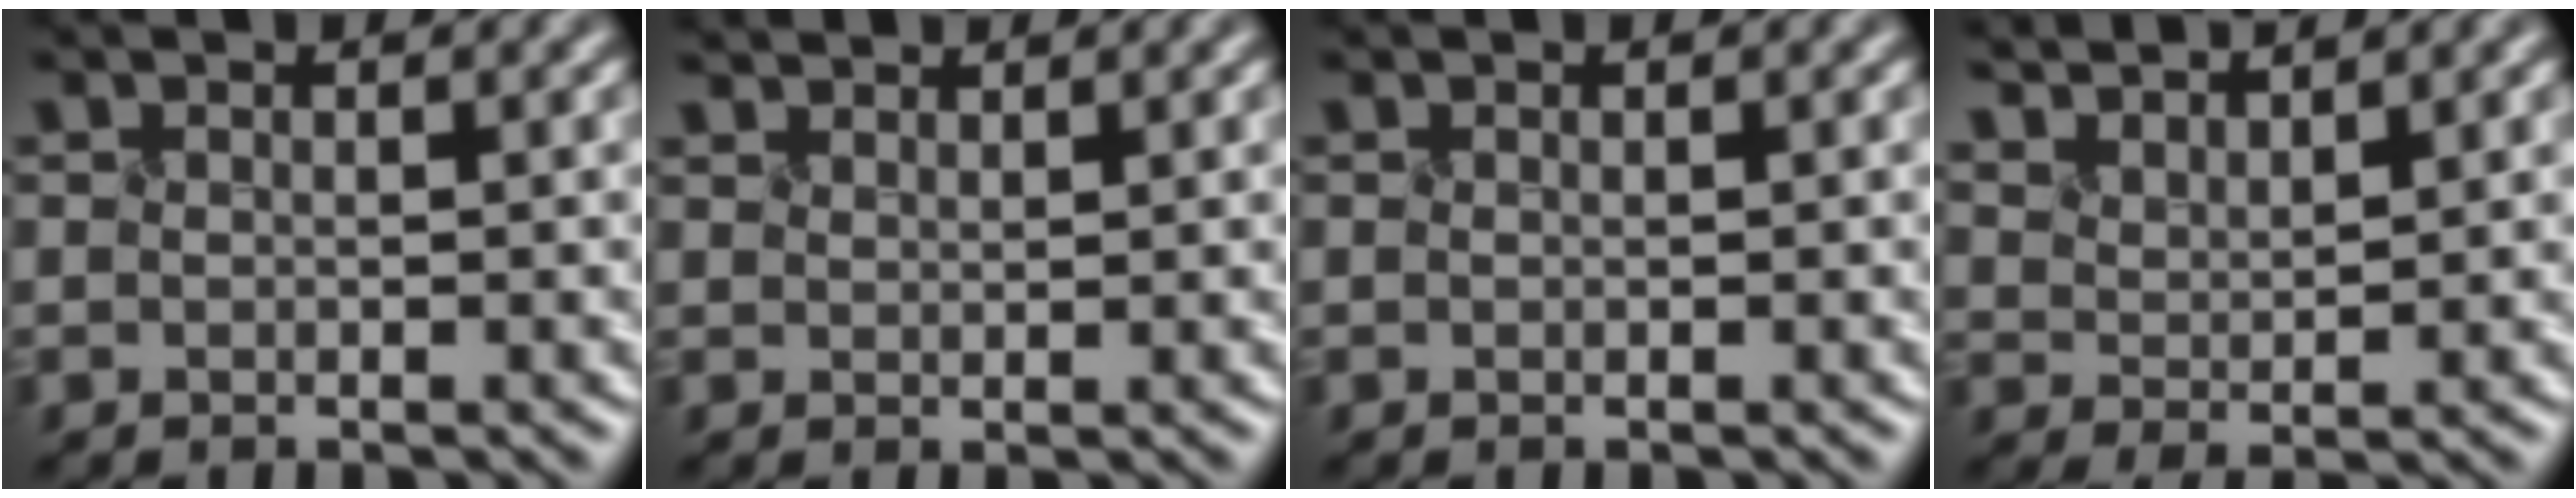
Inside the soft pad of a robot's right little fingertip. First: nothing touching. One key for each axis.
{"total": 1.9, "fx": 1.8, "fy": 0.6, "fz": 0.5, "tx": -0.028, "ty": -0.003, "tz": 0.040}
{"total": 0.0}
{"total": 4.0, "fx": 3.7, "fy": 0.7, "fz": 1.4, "tx": -0.043, "ty": -0.006, "tz": 0.074}